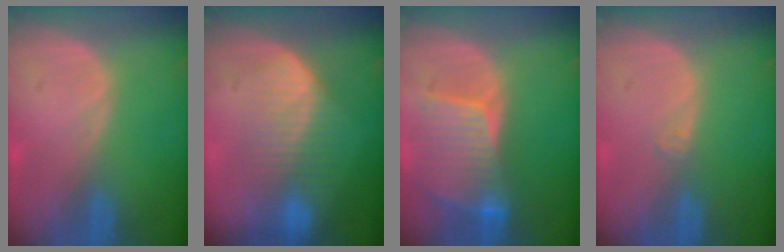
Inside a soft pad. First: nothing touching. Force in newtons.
{"total": 7.7, "press": 7.4, "slide": 2.2}
{"total": 8.4, "press": 7.7, "slide": 3.3}
{"total": 0.9, "press": 0.7, "slide": 0.6}